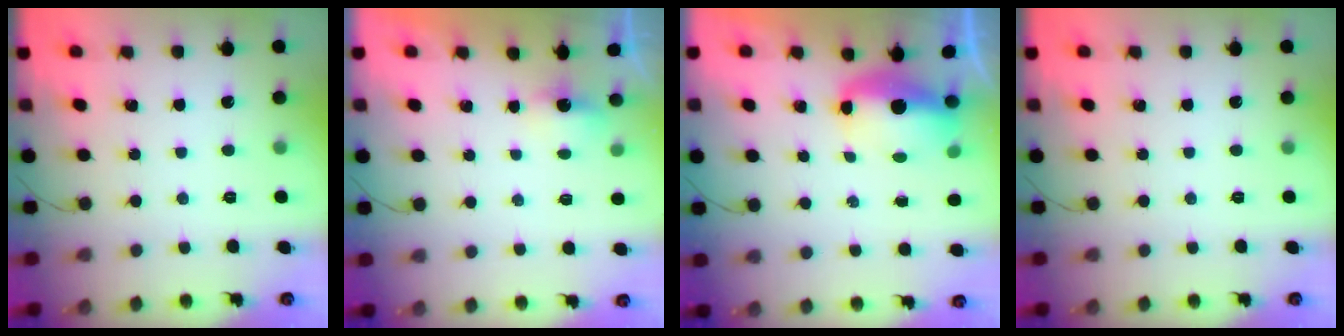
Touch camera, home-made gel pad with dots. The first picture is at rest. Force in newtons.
{"total": 2.0, "press": 1.8, "slide": 0.8}
{"total": 6.8, "press": 6.8, "slide": 0.8}
{"total": 0.0}